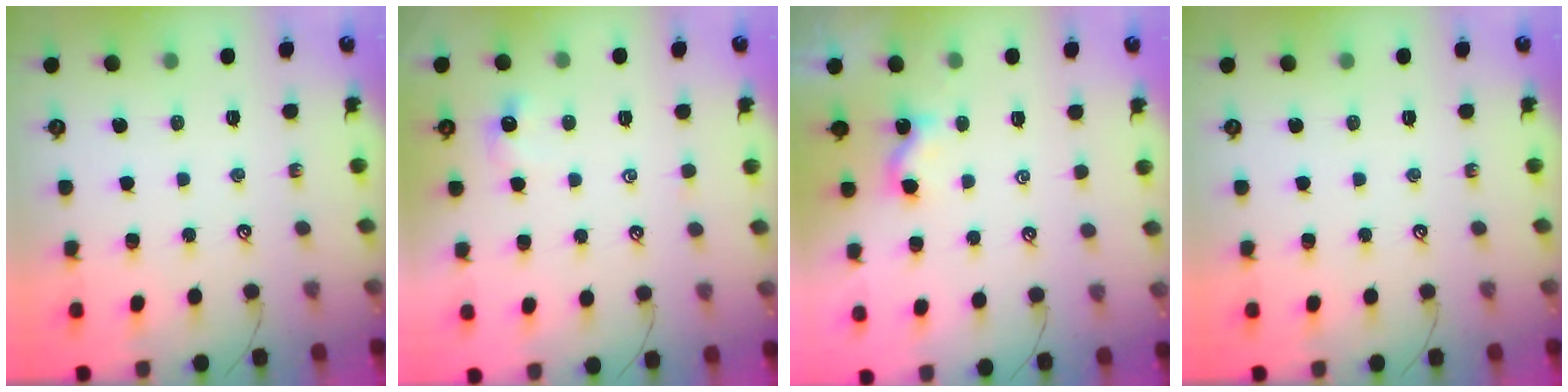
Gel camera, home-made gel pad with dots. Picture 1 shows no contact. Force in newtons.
{"total": 0.8, "press": 0.5, "slide": 0.6}
{"total": 1.0, "press": 1.0, "slide": 0.2}
{"total": 0.0}